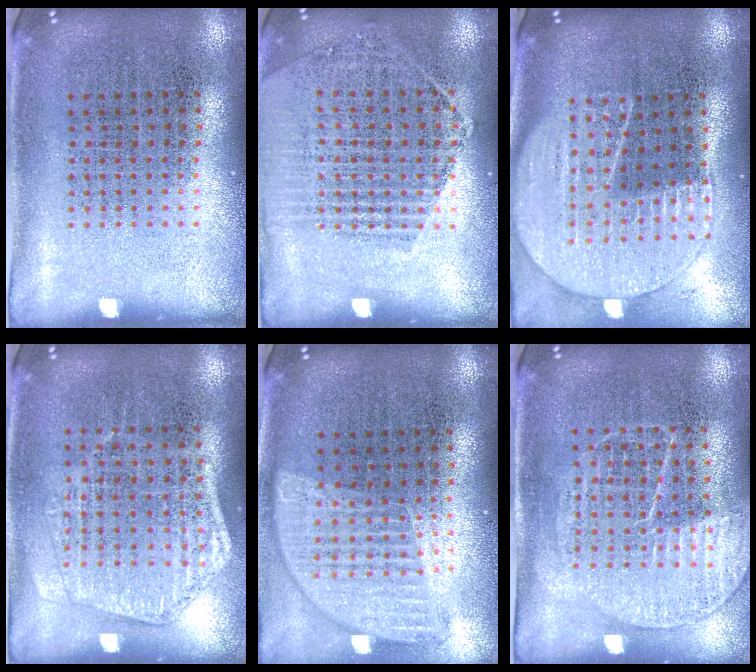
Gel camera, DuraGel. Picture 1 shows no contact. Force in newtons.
{"total": 1.4, "press": 1.4, "slide": 0.1}
{"total": 2.0, "press": 1.8, "slide": 0.9}
{"total": 1.4, "press": 1.3, "slide": 0.5}
{"total": 1.1, "press": 1.1, "slide": 0.3}
{"total": 1.3, "press": 1.3, "slide": 0.2}